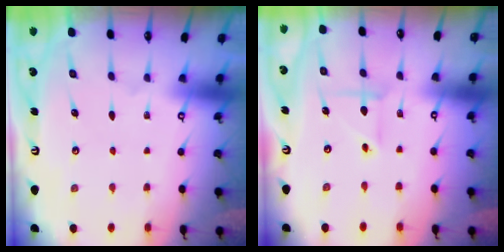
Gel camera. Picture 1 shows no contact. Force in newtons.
{"total": 3.2, "press": 3.2, "slide": 0.4}